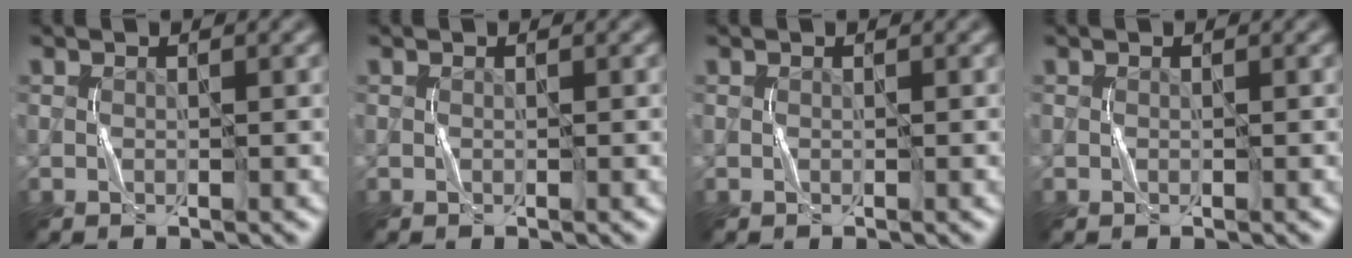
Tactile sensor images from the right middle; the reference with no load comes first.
{"total": 0.0}
{"total": 0.0}
{"total": 0.0}